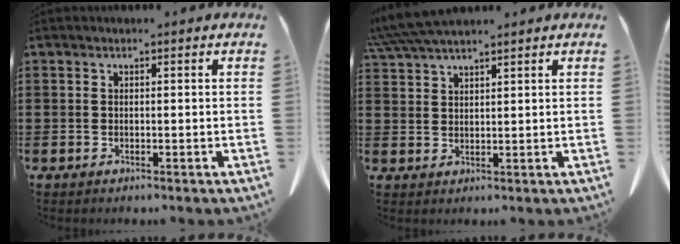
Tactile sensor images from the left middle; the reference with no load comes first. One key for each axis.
{"total": 5.0, "fx": 4.5, "fy": 0.4, "fz": 2.2, "tx": -0.056, "ty": -0.008, "tz": 0.085}